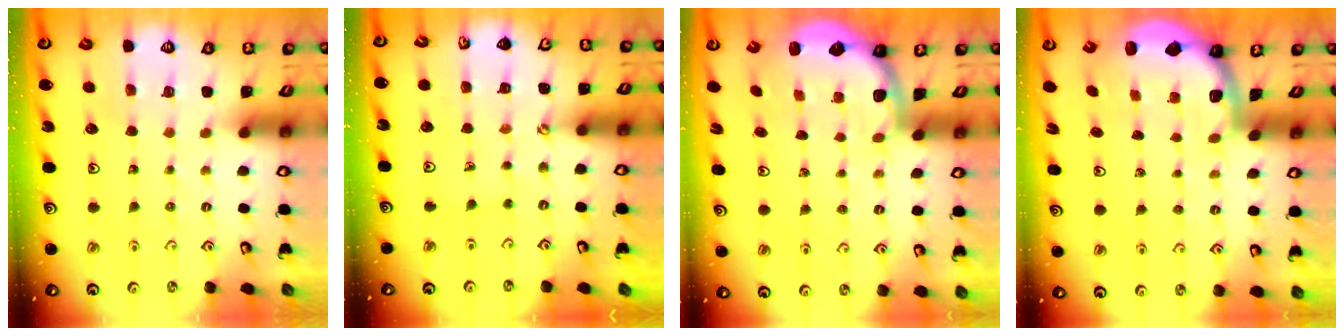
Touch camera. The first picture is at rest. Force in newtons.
{"total": 2.5, "press": 2.2, "slide": 1.3}
{"total": 2.1, "press": 1.9, "slide": 0.8}
{"total": 1.9, "press": 1.8, "slide": 0.5}